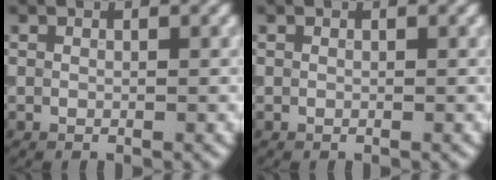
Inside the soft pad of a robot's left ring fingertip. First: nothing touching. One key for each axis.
{"total": 0.0}